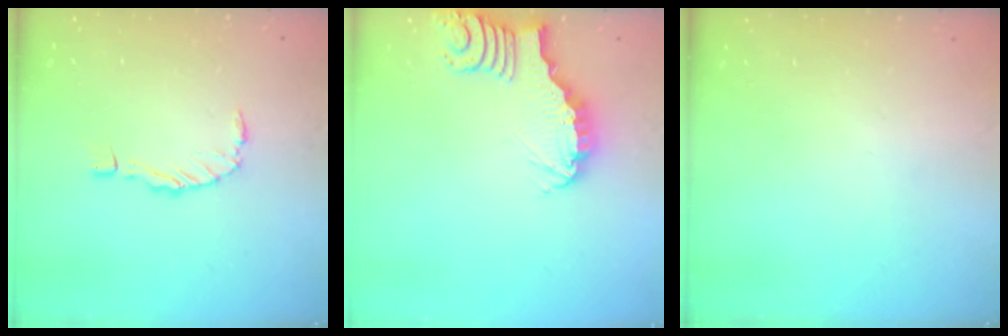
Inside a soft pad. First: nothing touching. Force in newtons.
{"total": 3.5, "press": 3.5, "slide": 0.4}
{"total": 0.0}